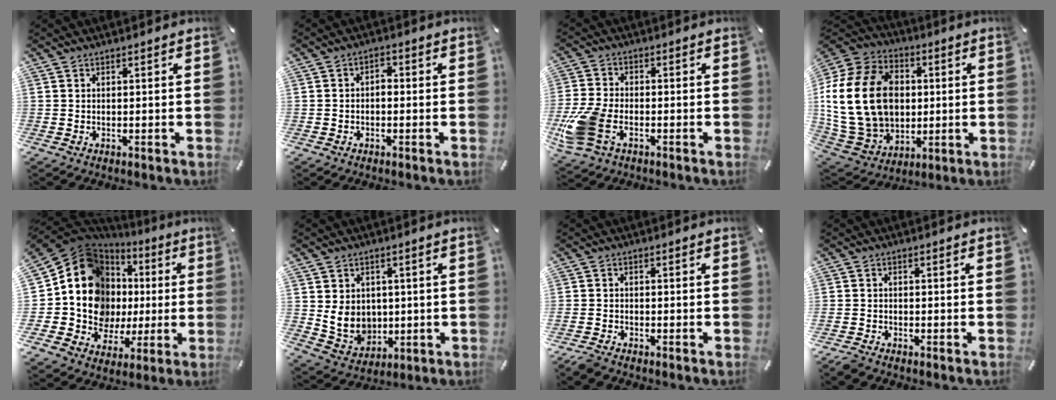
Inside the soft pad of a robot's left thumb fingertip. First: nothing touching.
{"total": 2.3, "force": [-0.9, 1.5, 1.5], "torque": [-0.029, 0.009, -0.019]}
{"total": 11.8, "force": [-4.4, 7.5, 8.0], "torque": [-0.182, 0.004, -0.077]}
{"total": 25.1, "force": [1.7, 19.4, 15.8], "torque": [-0.326, 0.009, 0.038]}
{"total": 16.0, "force": [2.7, 14.1, 7.0], "torque": [-0.130, -0.044, 0.065]}
{"total": 8.0, "force": [1.4, 7.3, 2.8], "torque": [-0.075, -0.016, 0.028]}
{"total": 1.9, "force": [-1.7, 0.6, 0.6], "torque": [-0.025, 0.002, -0.039]}
{"total": 1.5, "force": [-1.4, 0.5, 0.4], "torque": [-0.015, 0.002, -0.029]}